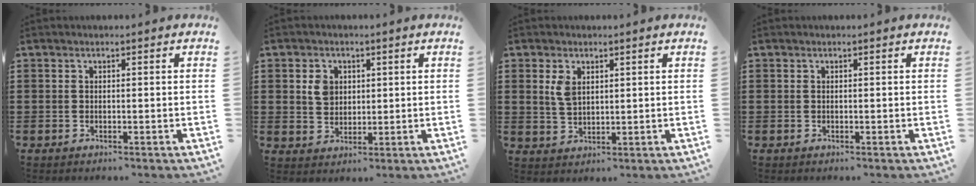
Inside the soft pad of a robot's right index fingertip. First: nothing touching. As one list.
[{"total": 3.6, "force": [1.1, 3.0, 1.8], "torque": [-0.045, 0.012, 0.018]}, {"total": 3.2, "force": [1.3, 1.9, 2.3], "torque": [-0.050, 0.007, 0.023]}, {"total": 0.0}]